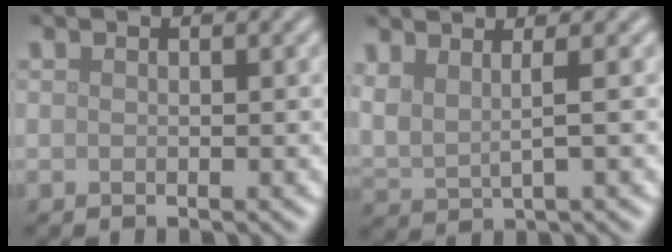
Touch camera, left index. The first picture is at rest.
{"total": 2.7, "force": [1.7, 0.8, 1.9], "torque": [-0.039, -0.002, 0.030]}